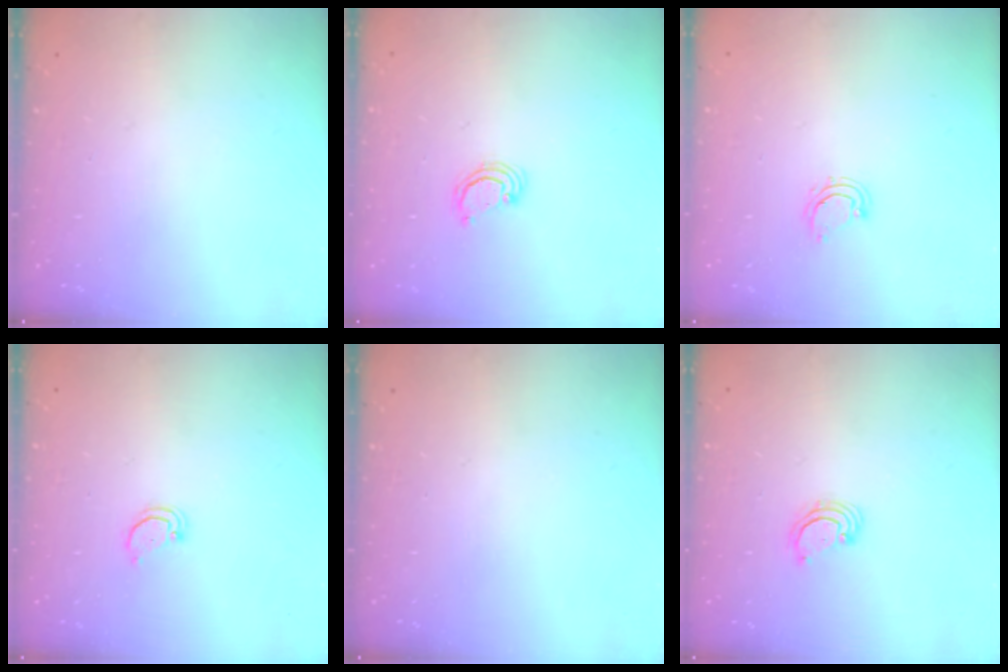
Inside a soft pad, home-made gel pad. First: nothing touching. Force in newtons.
{"total": 2.5, "press": 2.5, "slide": 0.2}
{"total": 4.1, "press": 4.1, "slide": 0.3}
{"total": 2.1, "press": 2.1, "slide": 0.2}
{"total": 0.0}
{"total": 2.4, "press": 2.4, "slide": 0.2}